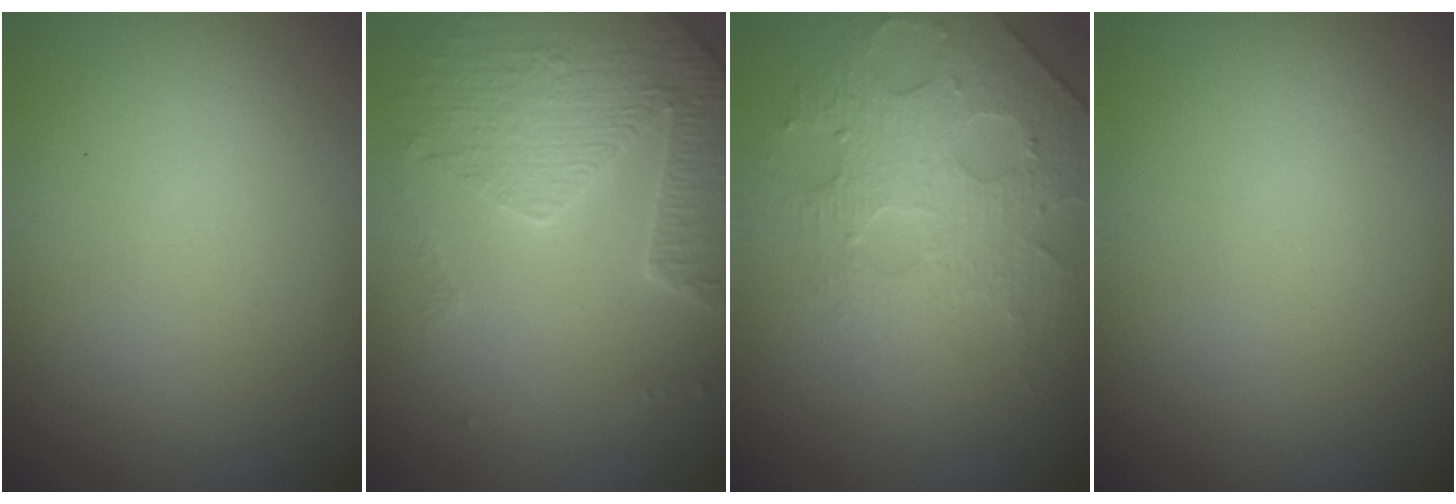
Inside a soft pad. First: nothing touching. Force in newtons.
{"total": 4.1, "press": 4.0, "slide": 1.0}
{"total": 3.8, "press": 3.6, "slide": 1.2}
{"total": 0.0}